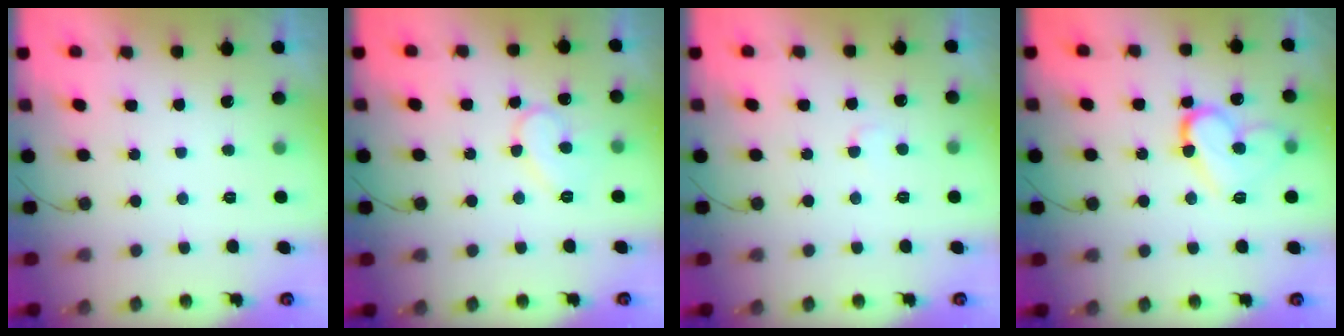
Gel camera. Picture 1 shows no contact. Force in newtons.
{"total": 9.7, "press": 9.7, "slide": 0.9}
{"total": 2.9, "press": 2.9, "slide": 0.2}
{"total": 13.7, "press": 13.6, "slide": 1.7}